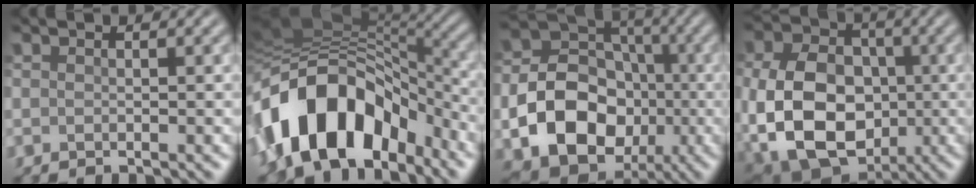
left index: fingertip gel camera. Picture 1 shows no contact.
{"total": 13.1, "force": [-6.2, 7.8, 8.6], "torque": [-0.144, 0.023, -0.119]}
{"total": 12.2, "force": [-3.1, 9.6, 6.8], "torque": [-0.114, -0.026, -0.071]}
{"total": 14.0, "force": [-2.0, 10.2, 9.3], "torque": [-0.169, -0.019, -0.033]}